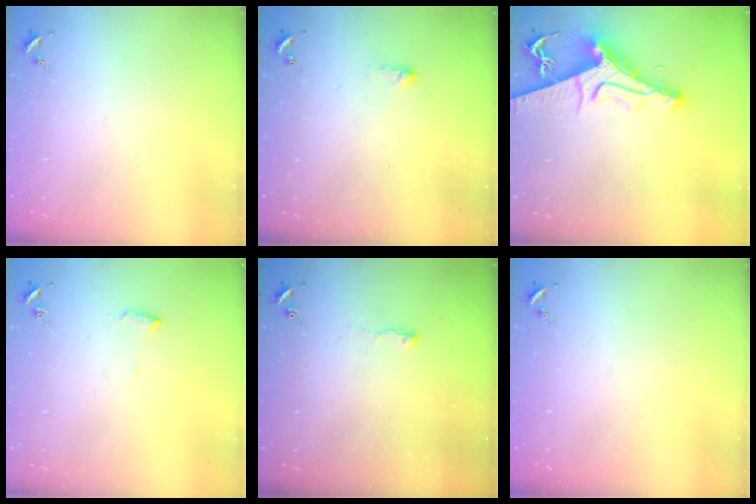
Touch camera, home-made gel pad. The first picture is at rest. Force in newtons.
{"total": 2.3, "press": 2.2, "slide": 0.8}
{"total": 11.6, "press": 11.6, "slide": 1.2}
{"total": 5.8, "press": 5.7, "slide": 0.8}
{"total": 2.8, "press": 2.7, "slide": 0.6}
{"total": 0.0}